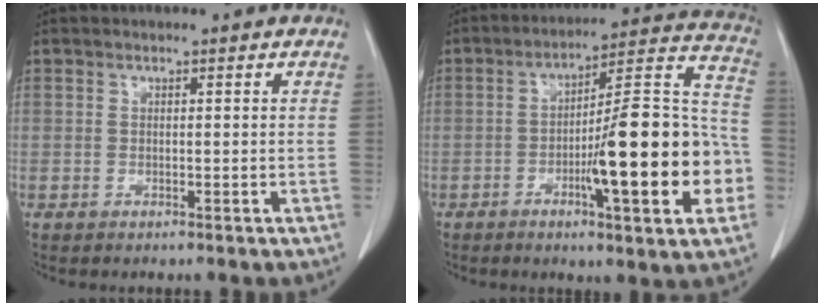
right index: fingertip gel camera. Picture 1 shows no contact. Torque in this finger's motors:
{"motor_torque": [2.14, 0.00, 1.05, 0.21]}